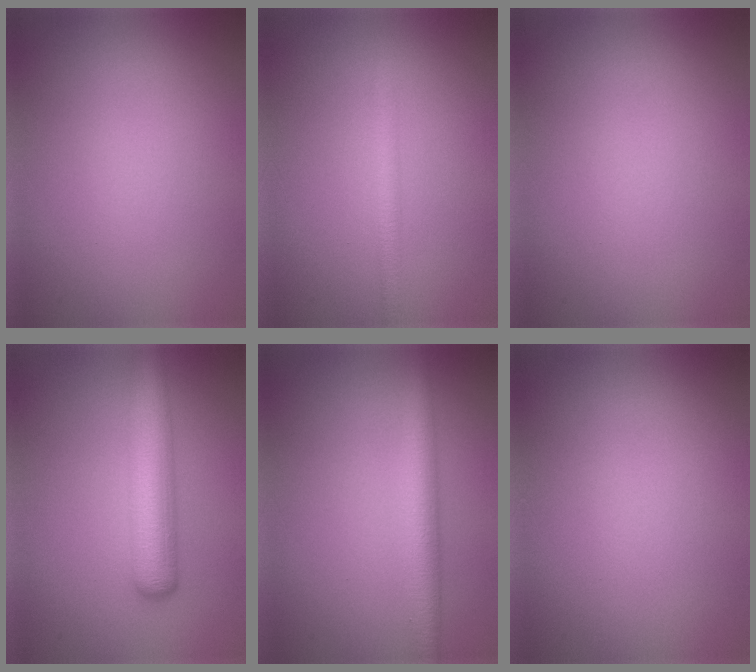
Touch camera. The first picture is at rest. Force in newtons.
{"total": 1.9, "press": 1.9, "slide": 0.2}
{"total": 0.0}
{"total": 5.9, "press": 5.9, "slide": 0.2}
{"total": 4.1, "press": 4.1, "slide": 0.1}
{"total": 0.0}